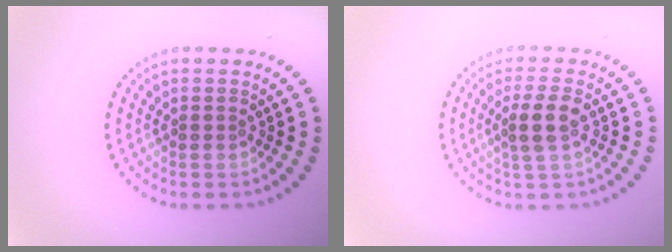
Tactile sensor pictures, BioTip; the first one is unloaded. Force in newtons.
{"total": 2.9, "press": 2.7, "slide": 1.1}